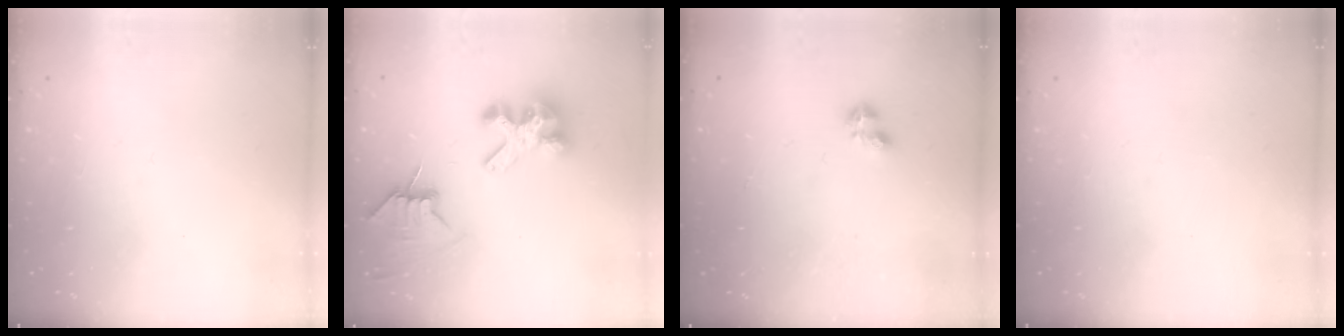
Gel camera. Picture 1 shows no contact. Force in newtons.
{"total": 7.1, "press": 7.1, "slide": 0.7}
{"total": 2.2, "press": 2.2, "slide": 0.4}
{"total": 0.0}